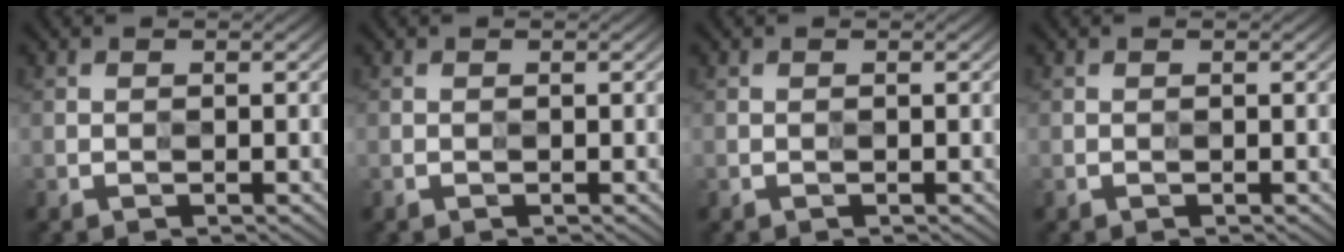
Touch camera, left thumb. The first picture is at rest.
{"total": 0.0}
{"total": 0.0}
{"total": 0.0}